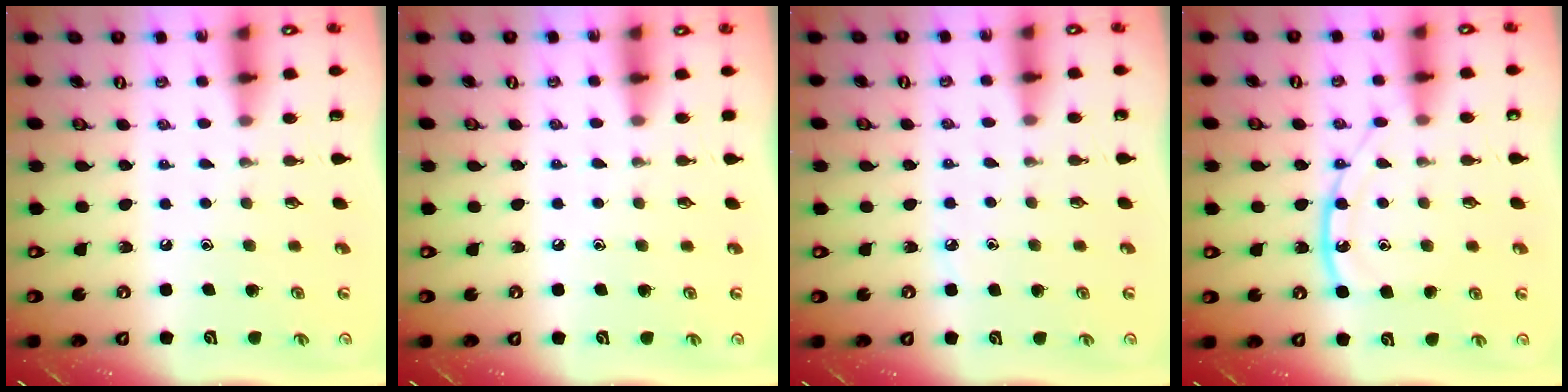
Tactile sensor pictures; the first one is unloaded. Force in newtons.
{"total": 3.0, "press": 2.9, "slide": 0.5}
{"total": 3.8, "press": 3.8, "slide": 0.2}
{"total": 12.9, "press": 12.9, "slide": 0.9}